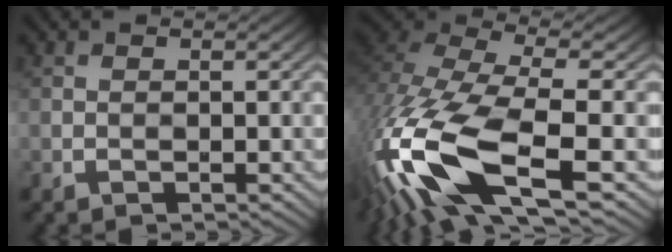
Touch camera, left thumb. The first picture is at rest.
{"total": 17.0, "force": [-4.8, 7.3, 14.6], "torque": [-0.369, -0.033, -0.091]}